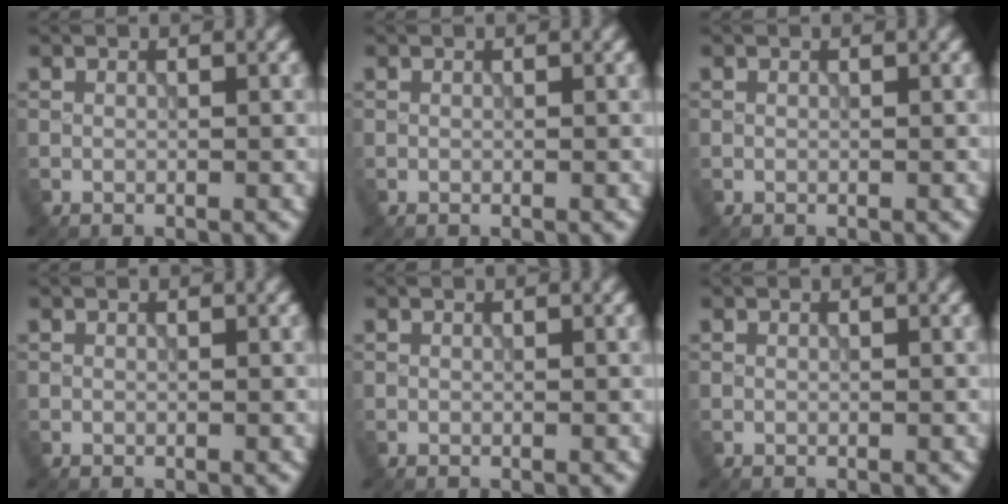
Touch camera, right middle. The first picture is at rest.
{"total": 0.0}
{"total": 0.0}
{"total": 0.0}
{"total": 0.0}
{"total": 0.0}